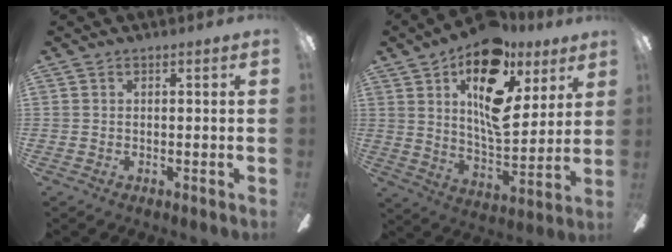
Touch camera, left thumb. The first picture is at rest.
{"total": 20.5, "force": [11.0, 9.8, 14.3], "torque": [-0.219, -0.053, 0.188]}